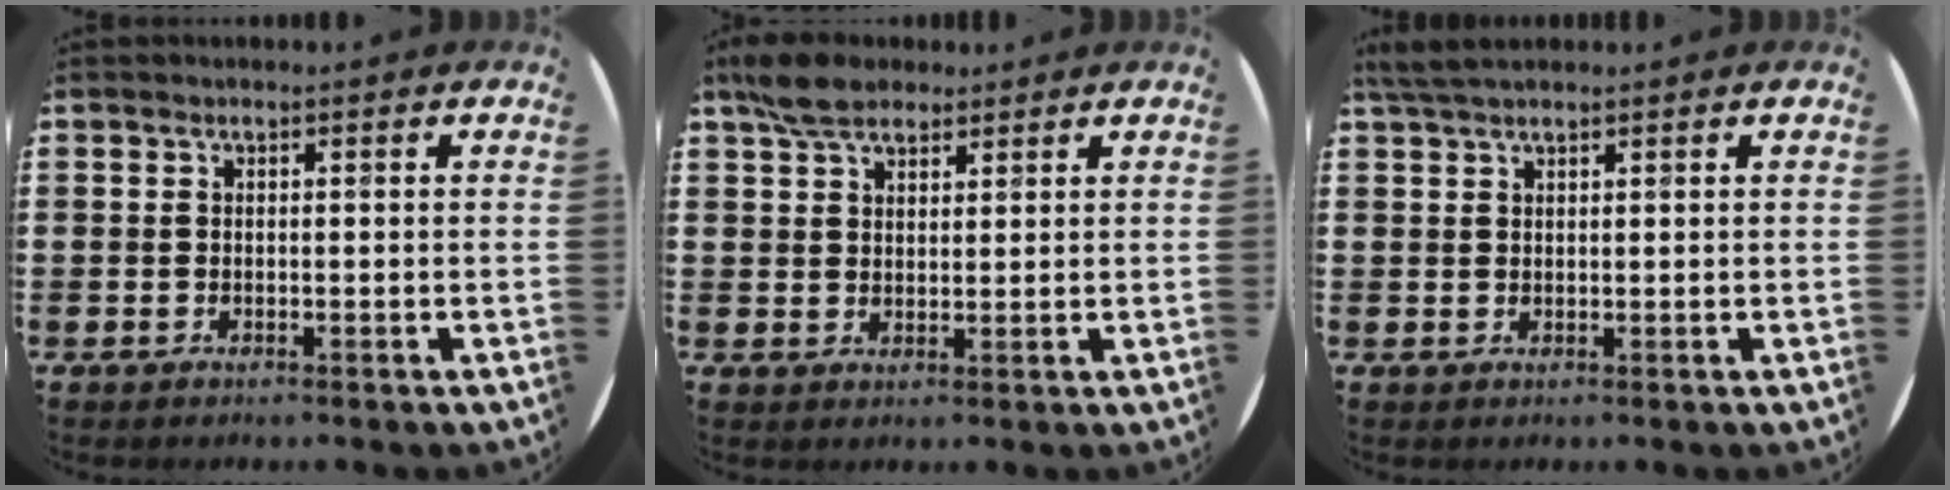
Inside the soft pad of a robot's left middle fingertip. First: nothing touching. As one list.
[{"total": 5.2, "force": [4.2, 2.3, 2.0], "torque": [-0.042, -0.001, 0.079]}, {"total": 2.5, "force": [2.1, 0.5, 1.3], "torque": [-0.029, 0.005, 0.040]}]